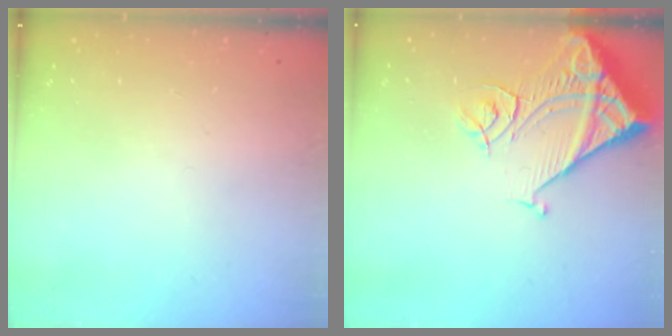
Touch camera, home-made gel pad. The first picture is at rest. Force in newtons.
{"total": 13.6, "press": 13.6, "slide": 1.6}